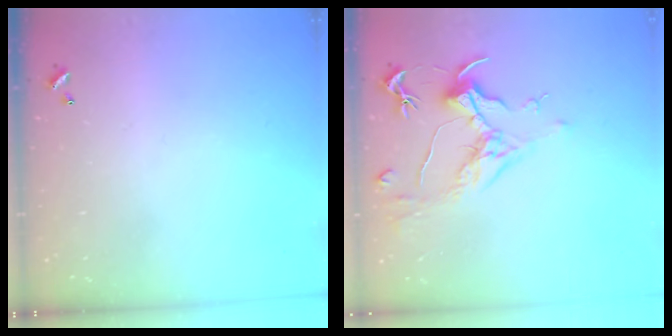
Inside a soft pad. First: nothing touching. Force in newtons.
{"total": 1.5, "press": 1.3, "slide": 0.9}